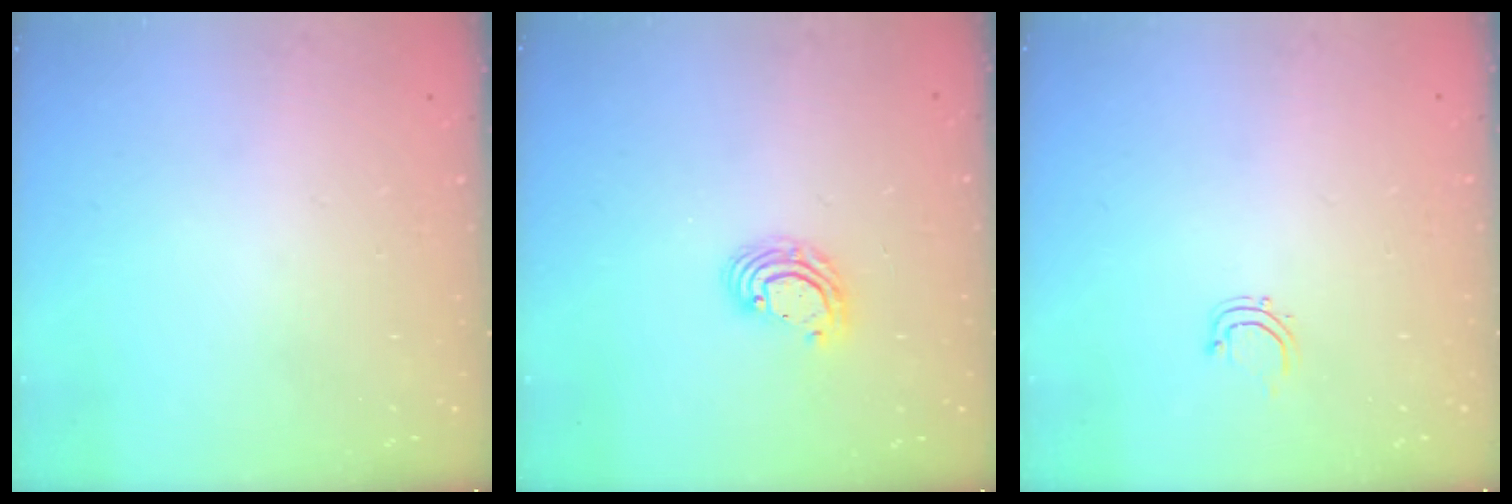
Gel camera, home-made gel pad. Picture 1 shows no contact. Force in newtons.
{"total": 6.3, "press": 6.3, "slide": 0.8}
{"total": 2.8, "press": 2.8, "slide": 0.5}